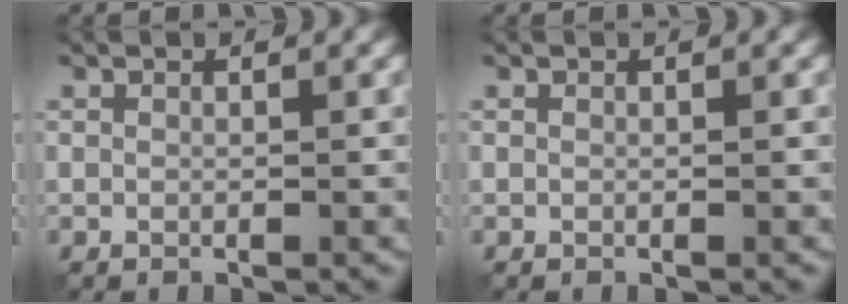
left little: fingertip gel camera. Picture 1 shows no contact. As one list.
[{"total": 0.0}]